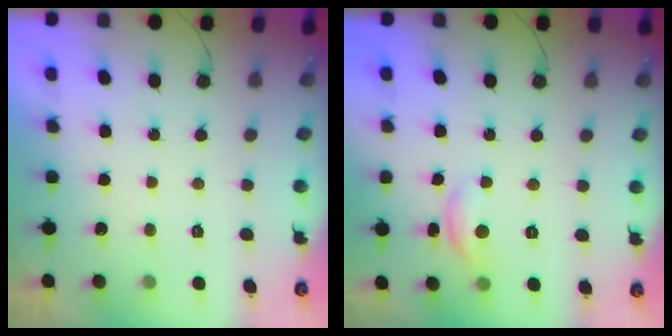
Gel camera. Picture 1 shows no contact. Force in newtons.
{"total": 6.8, "press": 6.8, "slide": 0.3}